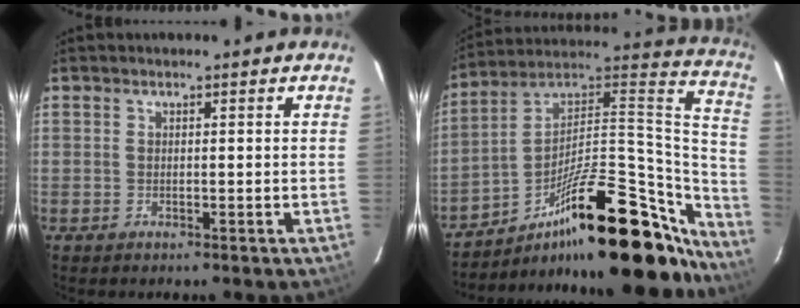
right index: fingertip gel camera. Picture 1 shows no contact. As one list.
[{"total": 33.3, "force": [-22.6, 10.4, 22.2], "torque": [-0.292, 0.039, -0.344]}]